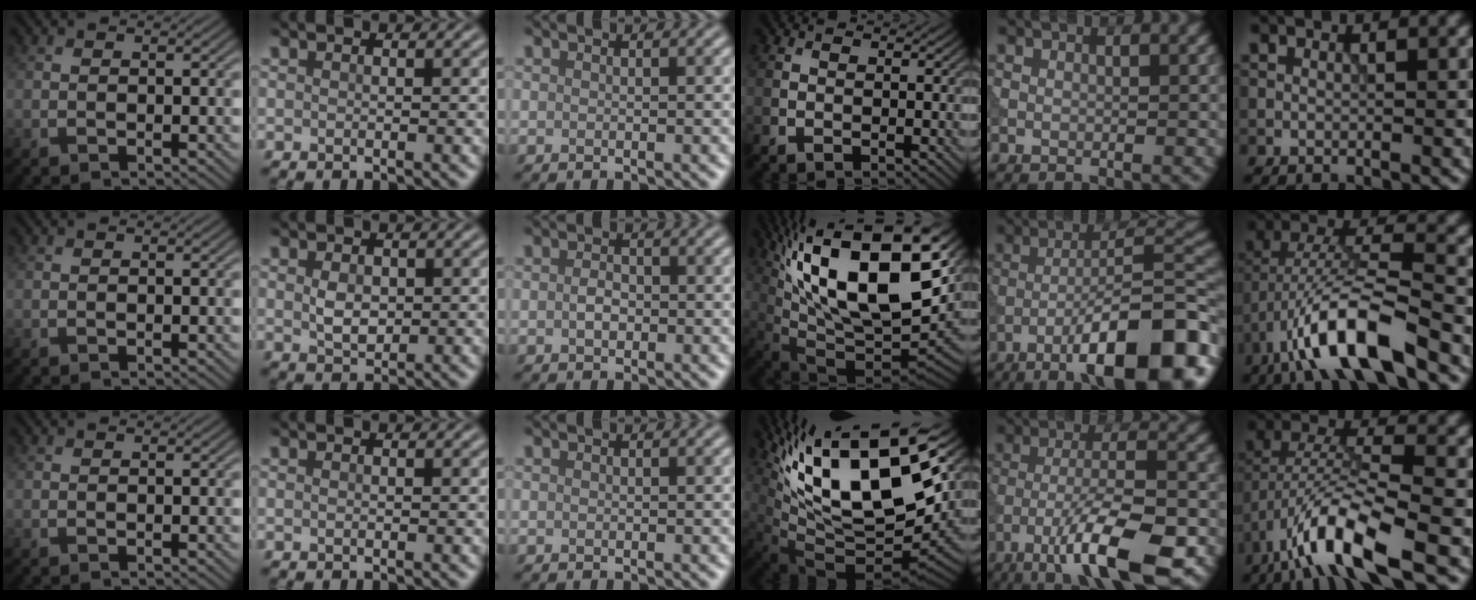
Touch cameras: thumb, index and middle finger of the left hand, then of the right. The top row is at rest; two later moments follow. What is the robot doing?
{"motion": "dispense", "object": "syringe"}